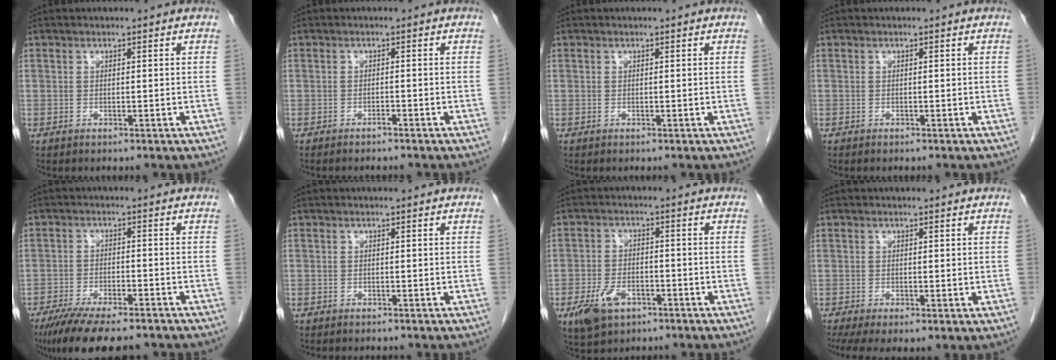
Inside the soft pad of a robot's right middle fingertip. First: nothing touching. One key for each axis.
{"total": 1.4, "fx": -1.3, "fy": 0.0, "fz": 0.5, "tx": -0.012, "ty": 0.000, "tz": -0.017}
{"total": 0.0}
{"total": 0.0}
{"total": 12.6, "fx": -10.1, "fy": 2.9, "fz": 7.1, "tx": -0.113, "ty": -0.019, "tz": -0.156}
{"total": 0.5, "fx": -0.4, "fy": 0.3, "fz": 0.1, "tx": -0.006, "ty": 0.002, "tz": -0.008}
{"total": 6.6, "fx": -3.5, "fy": 3.7, "fz": 4.2, "tx": -0.087, "ty": -0.003, "tz": -0.057}
{"total": 7.8, "fx": -3.8, "fy": 3.2, "fz": 5.9, "tx": -0.116, "ty": -0.020, "tz": -0.062}